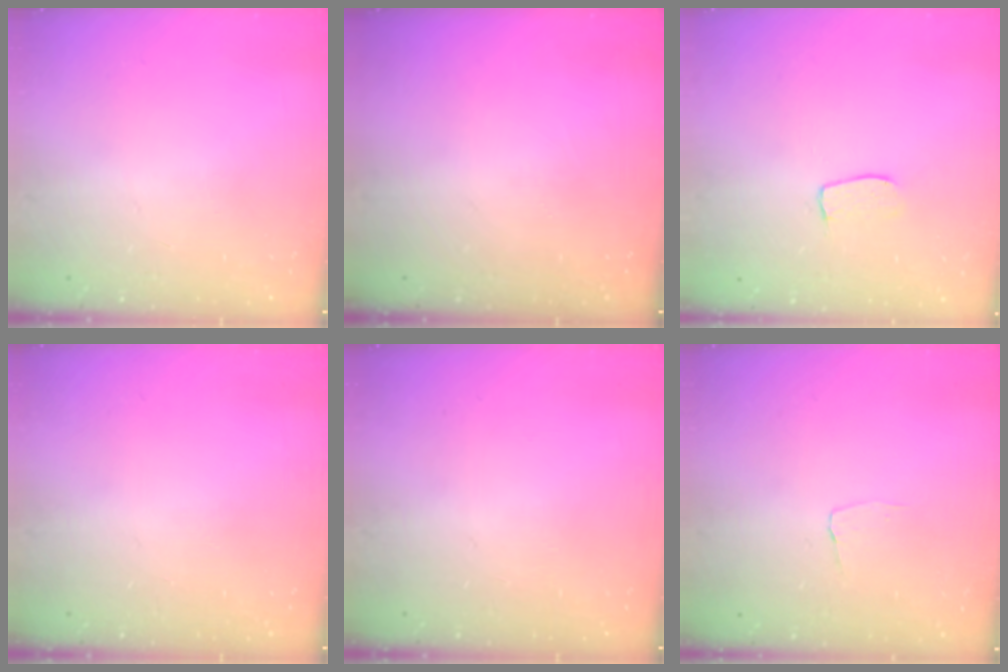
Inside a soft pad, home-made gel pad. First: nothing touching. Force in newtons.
{"total": 0.0}
{"total": 4.8, "press": 4.8, "slide": 0.3}
{"total": 0.0}
{"total": 0.0}
{"total": 2.9, "press": 2.8, "slide": 0.3}